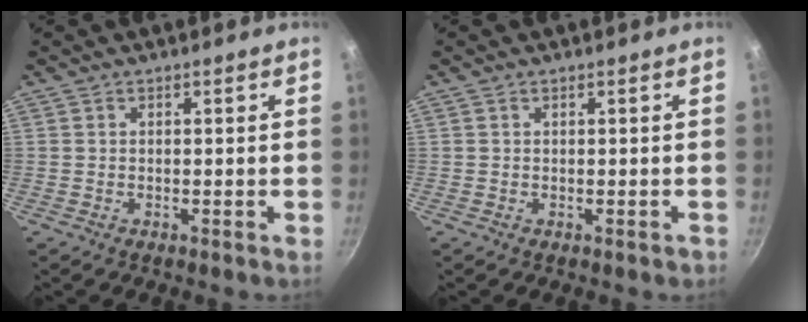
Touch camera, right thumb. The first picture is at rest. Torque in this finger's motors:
{"motor_torque": [-0.36, -0.03, -0.25, 0.14, 0.00]}